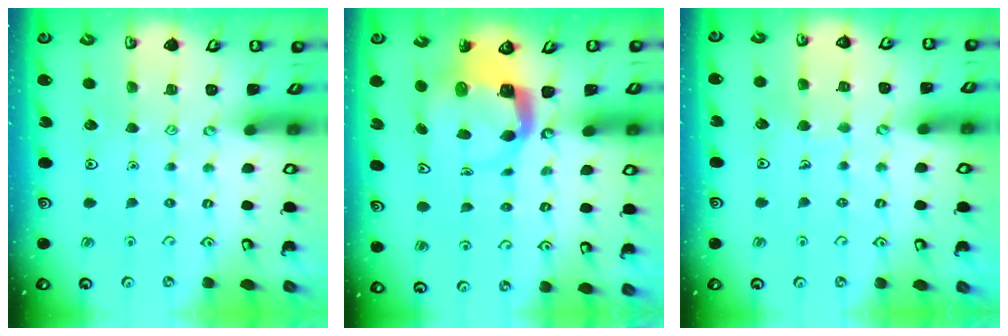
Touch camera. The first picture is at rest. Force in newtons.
{"total": 6.2, "press": 6.2, "slide": 0.6}
{"total": 3.3, "press": 3.3, "slide": 0.2}